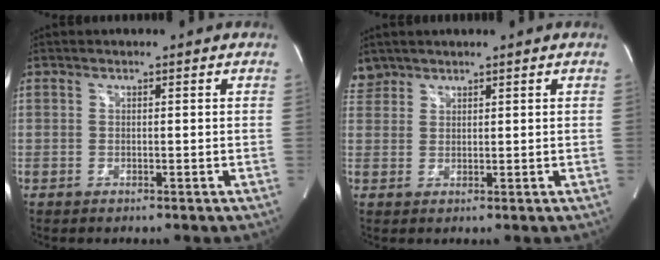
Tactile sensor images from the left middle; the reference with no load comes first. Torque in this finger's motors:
{"motor_torque": [0.02, -0.05, 0.02, 0.00]}